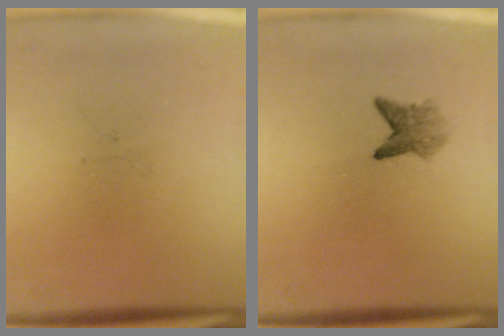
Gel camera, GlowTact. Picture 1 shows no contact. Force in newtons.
{"total": 2.6}